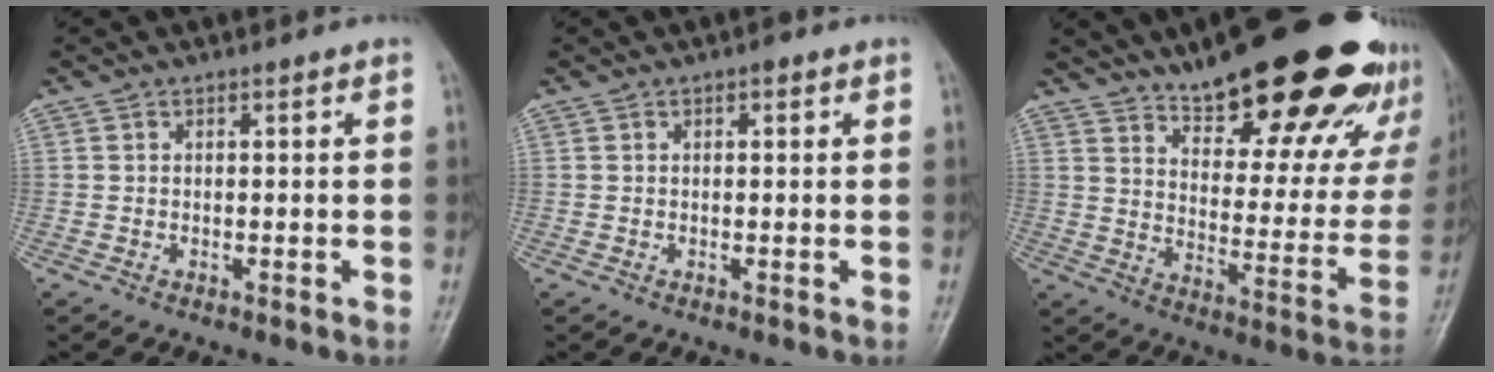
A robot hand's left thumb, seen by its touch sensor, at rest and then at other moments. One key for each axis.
{"total": 0.8, "fx": 0.4, "fy": 0.4, "fz": 0.5, "tx": -0.006, "ty": 0.001, "tz": 0.001}
{"total": 29.3, "fx": 21.3, "fy": 9.3, "fz": 17.8, "tx": -0.214, "ty": -0.092, "tz": 0.292}